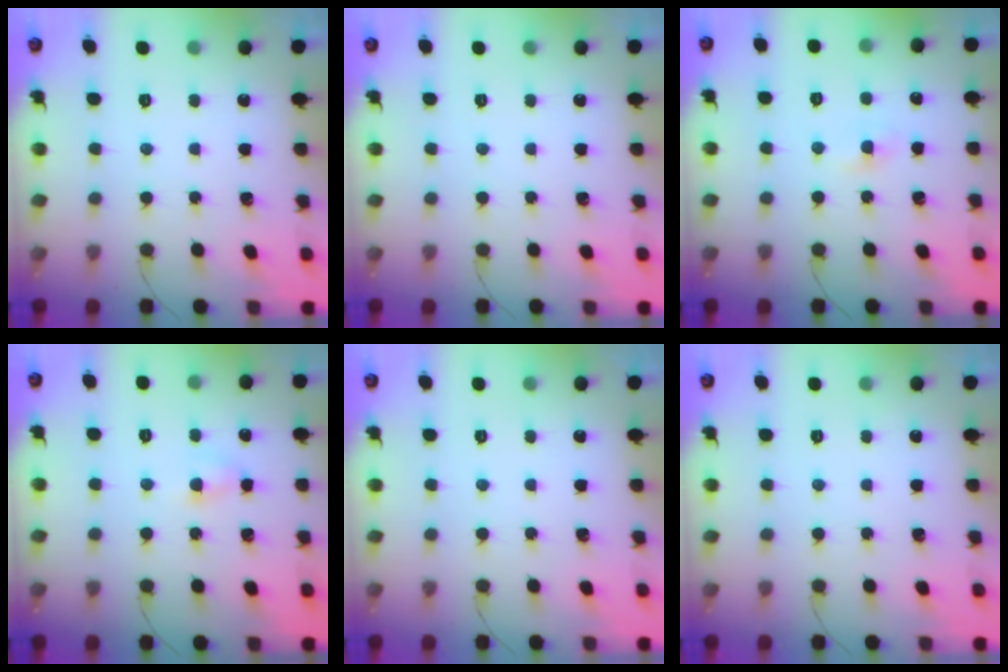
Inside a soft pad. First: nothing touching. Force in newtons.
{"total": 0.0}
{"total": 2.1, "press": 1.9, "slide": 0.7}
{"total": 3.9, "press": 3.7, "slide": 1.3}
{"total": 0.0}
{"total": 0.0}